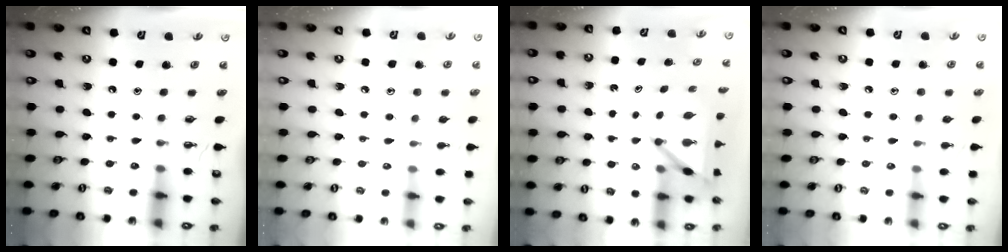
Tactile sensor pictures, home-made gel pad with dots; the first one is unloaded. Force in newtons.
{"total": 5.5, "press": 5.5, "slide": 0.4}
{"total": 5.0, "press": 5.0, "slide": 0.3}
{"total": 5.1, "press": 5.0, "slide": 0.6}